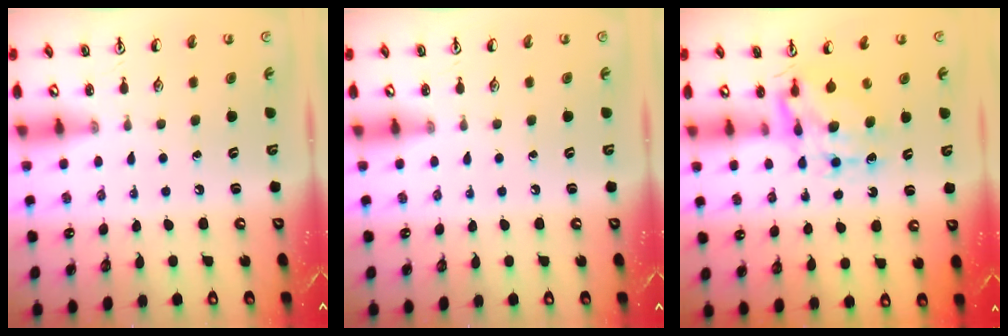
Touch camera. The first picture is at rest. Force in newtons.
{"total": 0.0}
{"total": 7.8, "press": 7.7, "slide": 0.9}